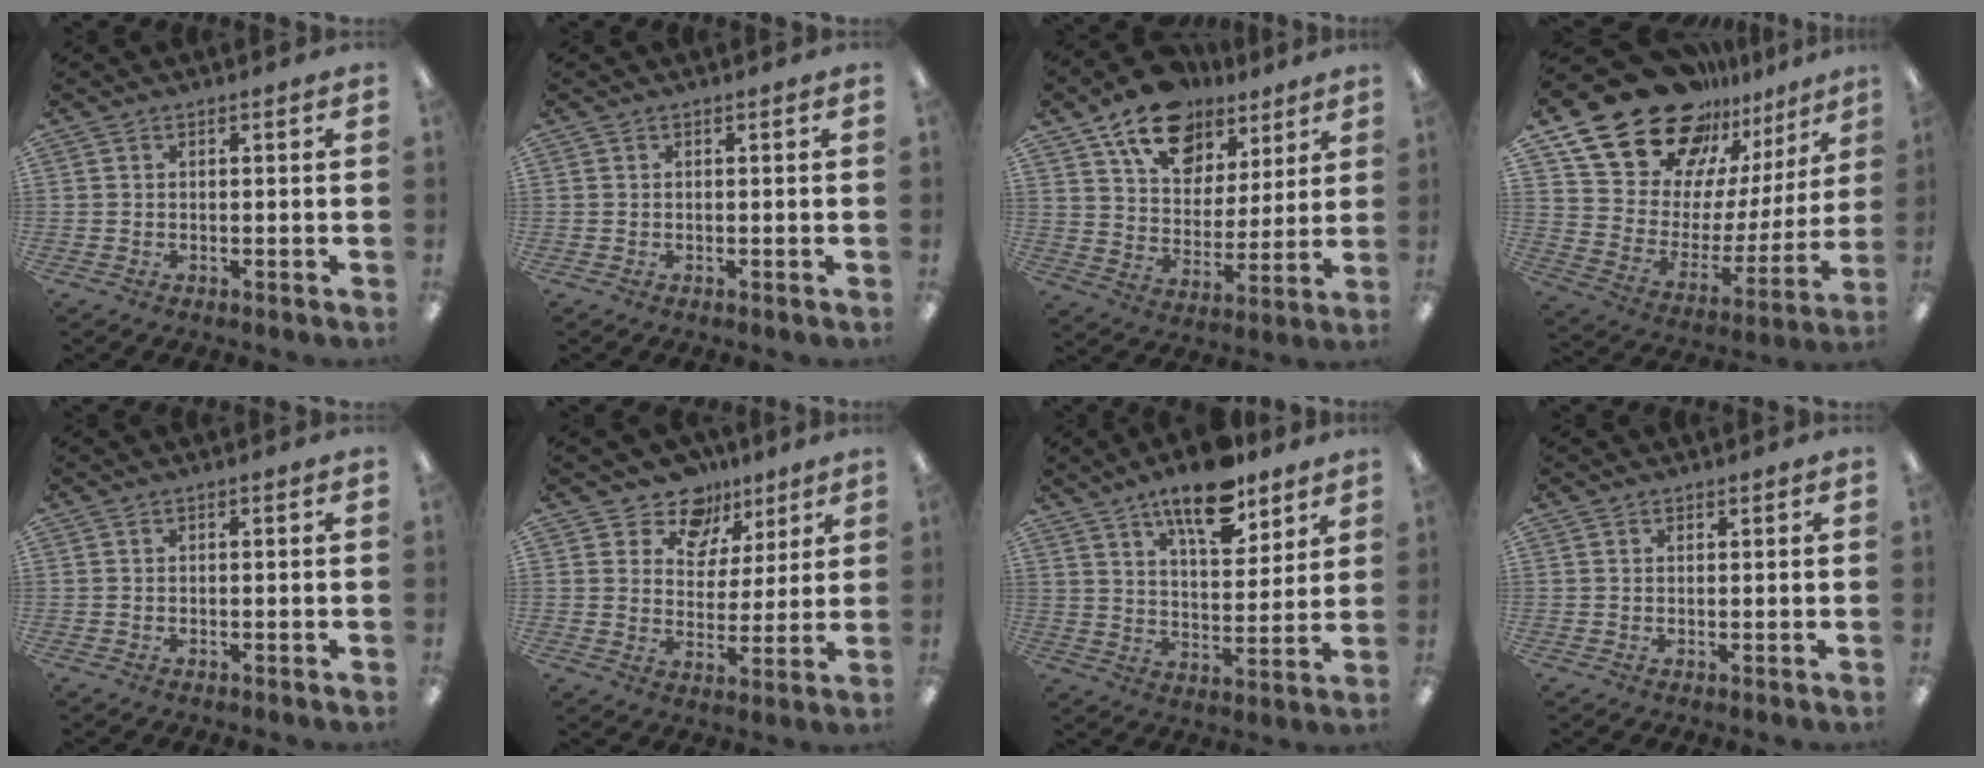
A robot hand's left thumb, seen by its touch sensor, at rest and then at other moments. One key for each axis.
{"total": 0.0}
{"total": 16.3, "fx": 10.9, "fy": 10.1, "fz": 6.8, "tx": -0.110, "ty": -0.057, "tz": 0.199}
{"total": 23.4, "fx": 18.5, "fy": 12.1, "fz": 7.9, "tx": -0.144, "ty": -0.128, "tz": 0.345}
{"total": 0.0}
{"total": 10.4, "fx": 7.7, "fy": 6.8, "fz": 2.0, "tx": -0.037, "ty": -0.055, "tz": 0.143}
{"total": 14.4, "fx": 10.1, "fy": 5.9, "fz": 8.3, "tx": -0.121, "ty": -0.052, "tz": 0.172}
{"total": 0.8, "fx": 0.6, "fy": 0.5, "fz": 0.1, "tx": -0.002, "ty": 0.001, "tz": 0.012}